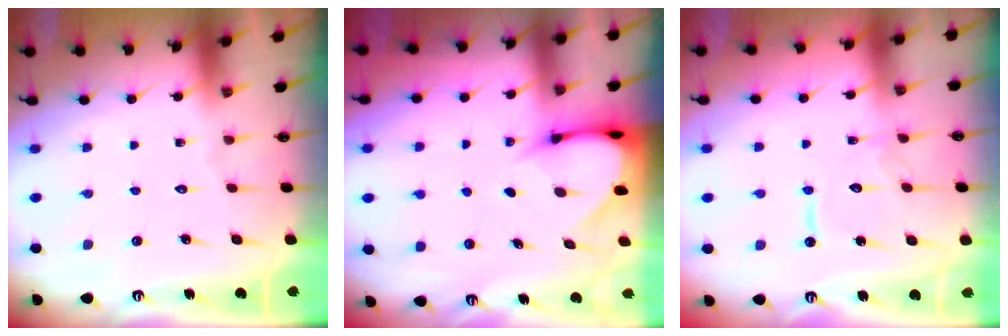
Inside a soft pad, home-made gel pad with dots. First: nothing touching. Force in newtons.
{"total": 3.9, "press": 3.9, "slide": 0.3}
{"total": 10.1, "press": 10.1, "slide": 0.8}